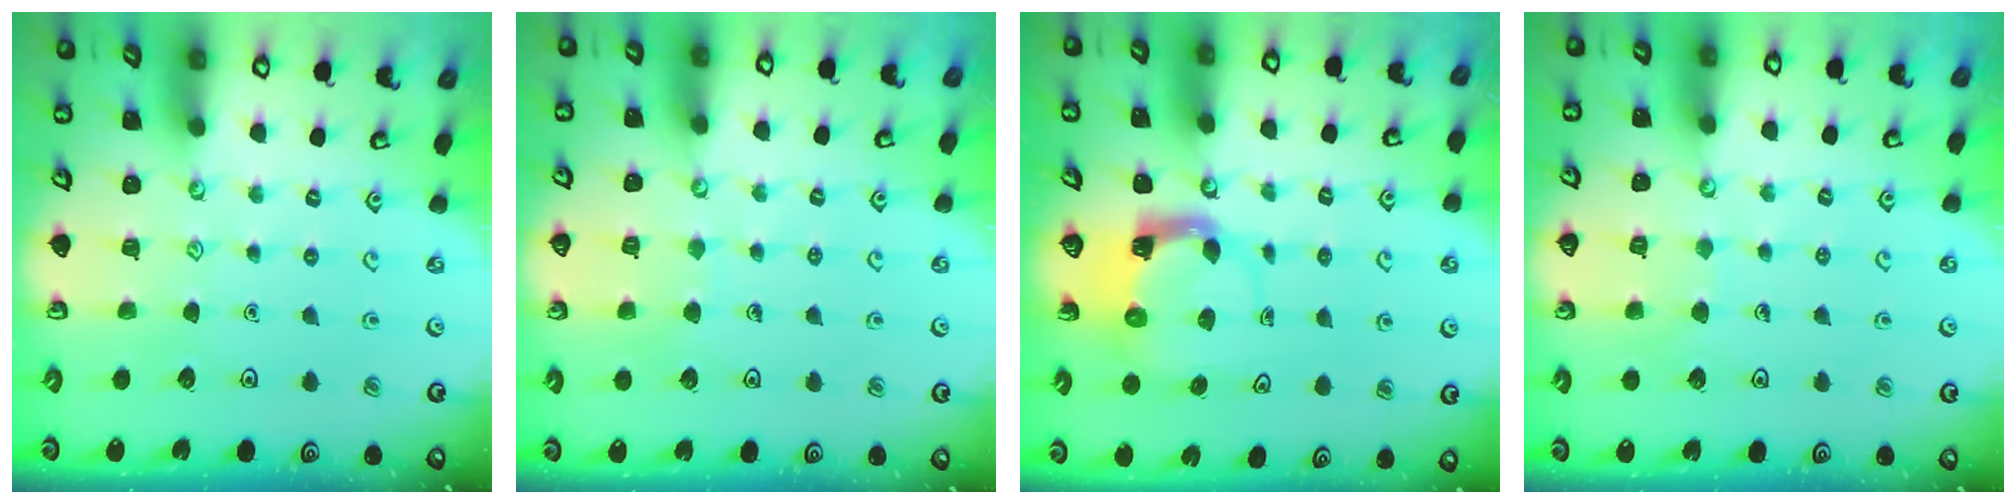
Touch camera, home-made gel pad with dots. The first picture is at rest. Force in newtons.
{"total": 4.9, "press": 4.9, "slide": 0.3}
{"total": 3.9, "press": 3.8, "slide": 0.6}
{"total": 5.2, "press": 5.1, "slide": 0.3}